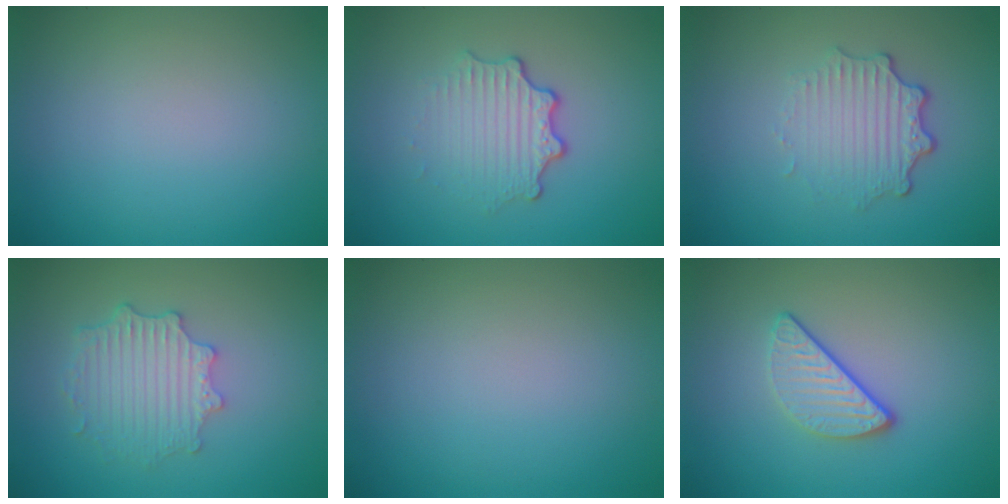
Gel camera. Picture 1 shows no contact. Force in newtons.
{"total": 3.3, "press": 2.5, "slide": 2.2}
{"total": 3.2, "press": 2.5, "slide": 1.9}
{"total": 3.9, "press": 3.1, "slide": 2.3}
{"total": 0.0}
{"total": 2.9, "press": 2.4, "slide": 1.7}